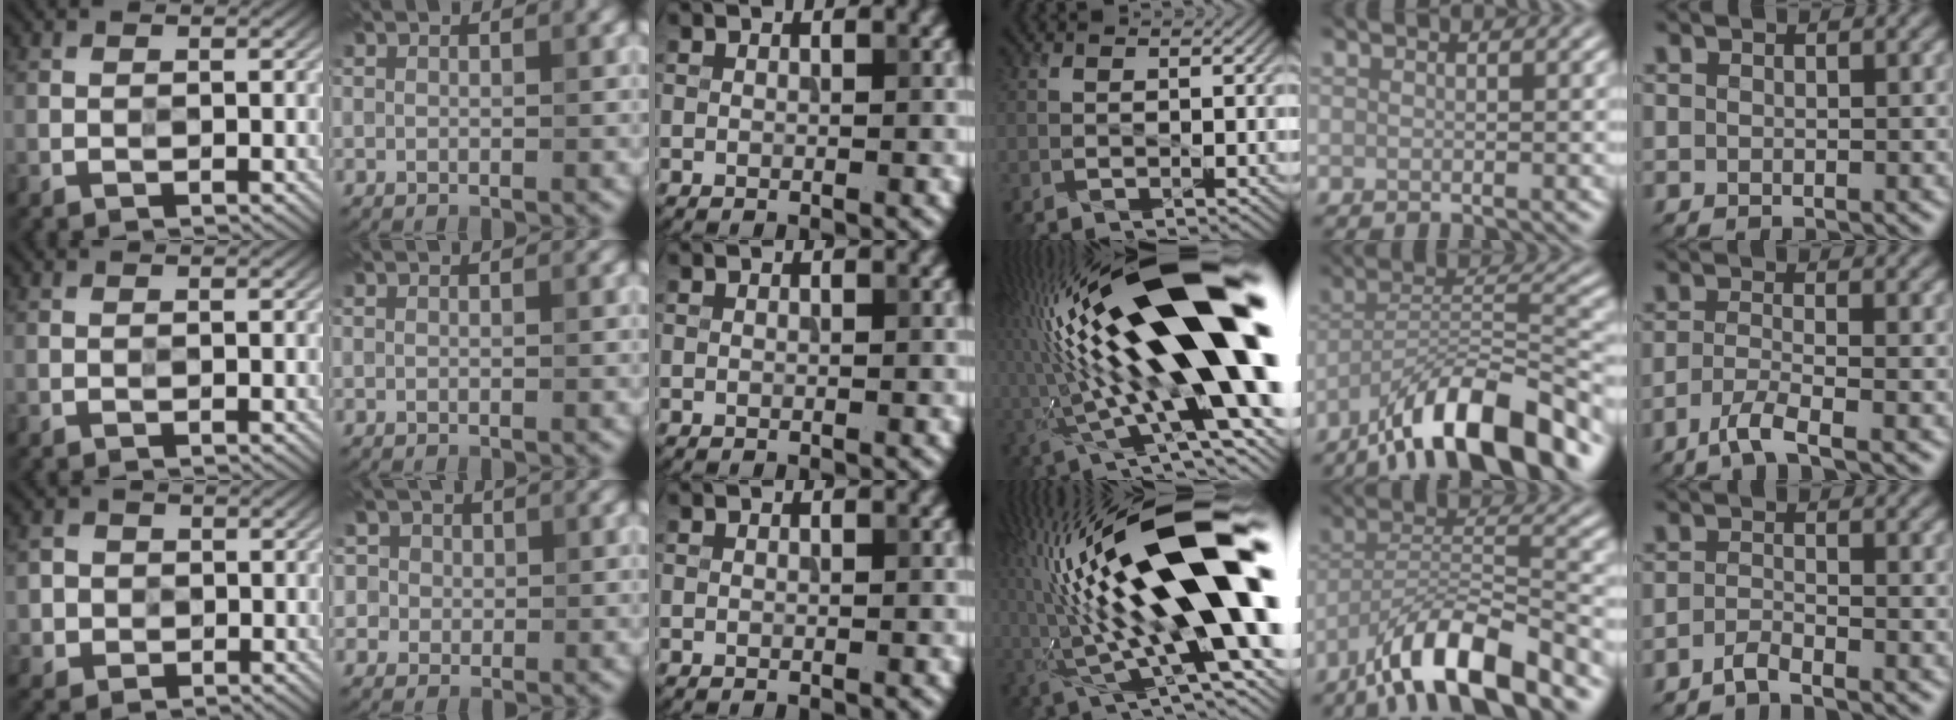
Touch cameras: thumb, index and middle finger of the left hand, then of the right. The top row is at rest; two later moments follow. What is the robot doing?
{"motion": "wipe", "object": "glass cup"}